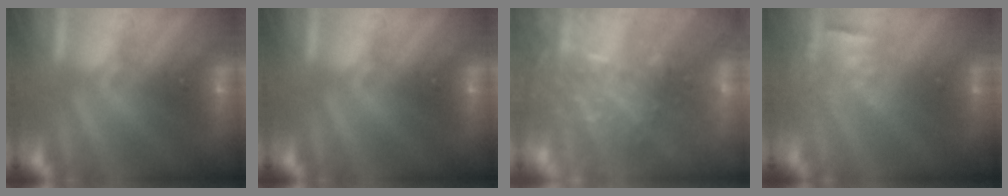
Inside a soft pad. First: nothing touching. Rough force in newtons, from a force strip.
{"total": 0.0}
{"total": 6.4}
{"total": 3.8}